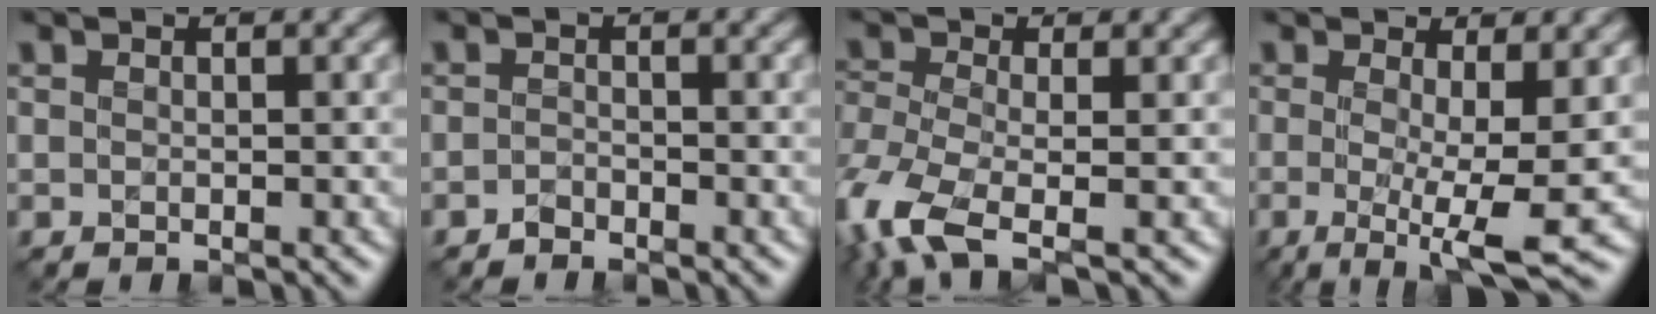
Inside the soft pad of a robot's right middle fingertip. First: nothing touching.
{"total": 0.9, "force": [-0.8, 0.3, 0.1], "torque": [0.000, 0.001, -0.017]}
{"total": 7.4, "force": [-4.0, 3.0, 5.5], "torque": [-0.128, -0.018, -0.083]}
{"total": 6.4, "force": [-0.6, 1.2, 6.2], "torque": [-0.099, -0.015, -0.009]}